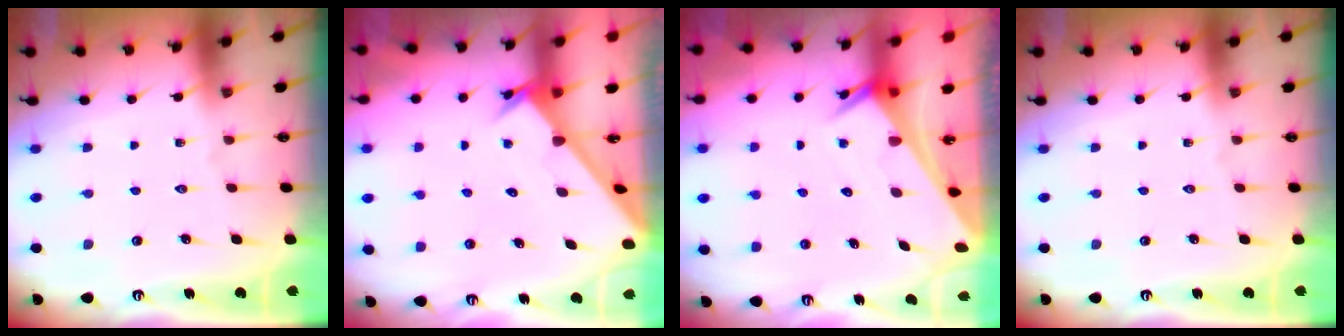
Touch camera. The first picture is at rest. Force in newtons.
{"total": 2.4, "press": 2.4, "slide": 0.2}
{"total": 2.4, "press": 2.4, "slide": 0.2}
{"total": 0.0}